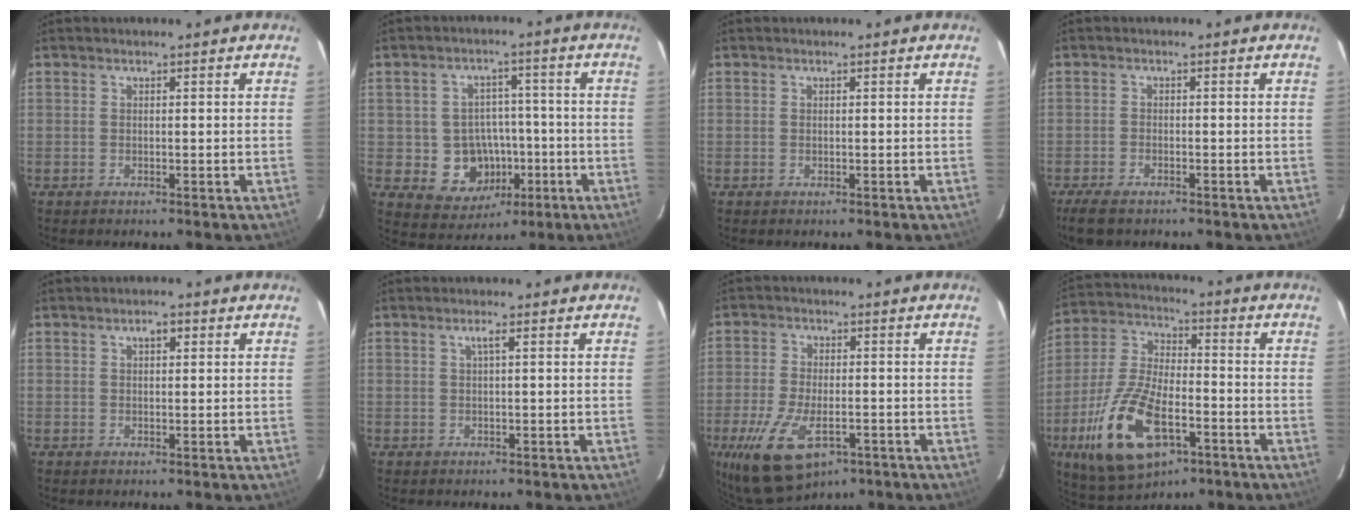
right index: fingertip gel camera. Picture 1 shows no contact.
{"total": 10.0, "force": [-2.4, 9.1, 3.4], "torque": [-0.077, 0.025, -0.014]}
{"total": 0.0}
{"total": 4.8, "force": [-3.6, 1.9, 2.5], "torque": [-0.069, -0.015, -0.069]}
{"total": 1.9, "force": [0.8, 1.0, 1.4], "torque": [-0.022, 0.009, 0.012]}
{"total": 1.2, "force": [0.3, -0.2, 1.1], "torque": [-0.019, 0.003, 0.005]}
{"total": 13.2, "force": [-6.5, 6.4, 9.6], "torque": [-0.214, -0.036, -0.109]}
{"total": 18.6, "force": [-8.0, 8.5, 14.4], "torque": [-0.314, -0.020, -0.142]}